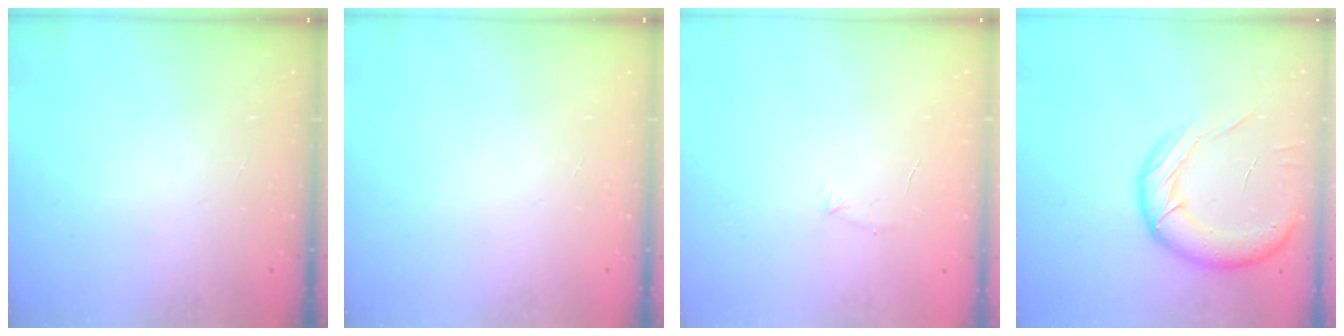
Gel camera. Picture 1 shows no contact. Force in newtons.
{"total": 0.0}
{"total": 4.1, "press": 3.9, "slide": 1.0}
{"total": 15.4, "press": 15.1, "slide": 3.2}